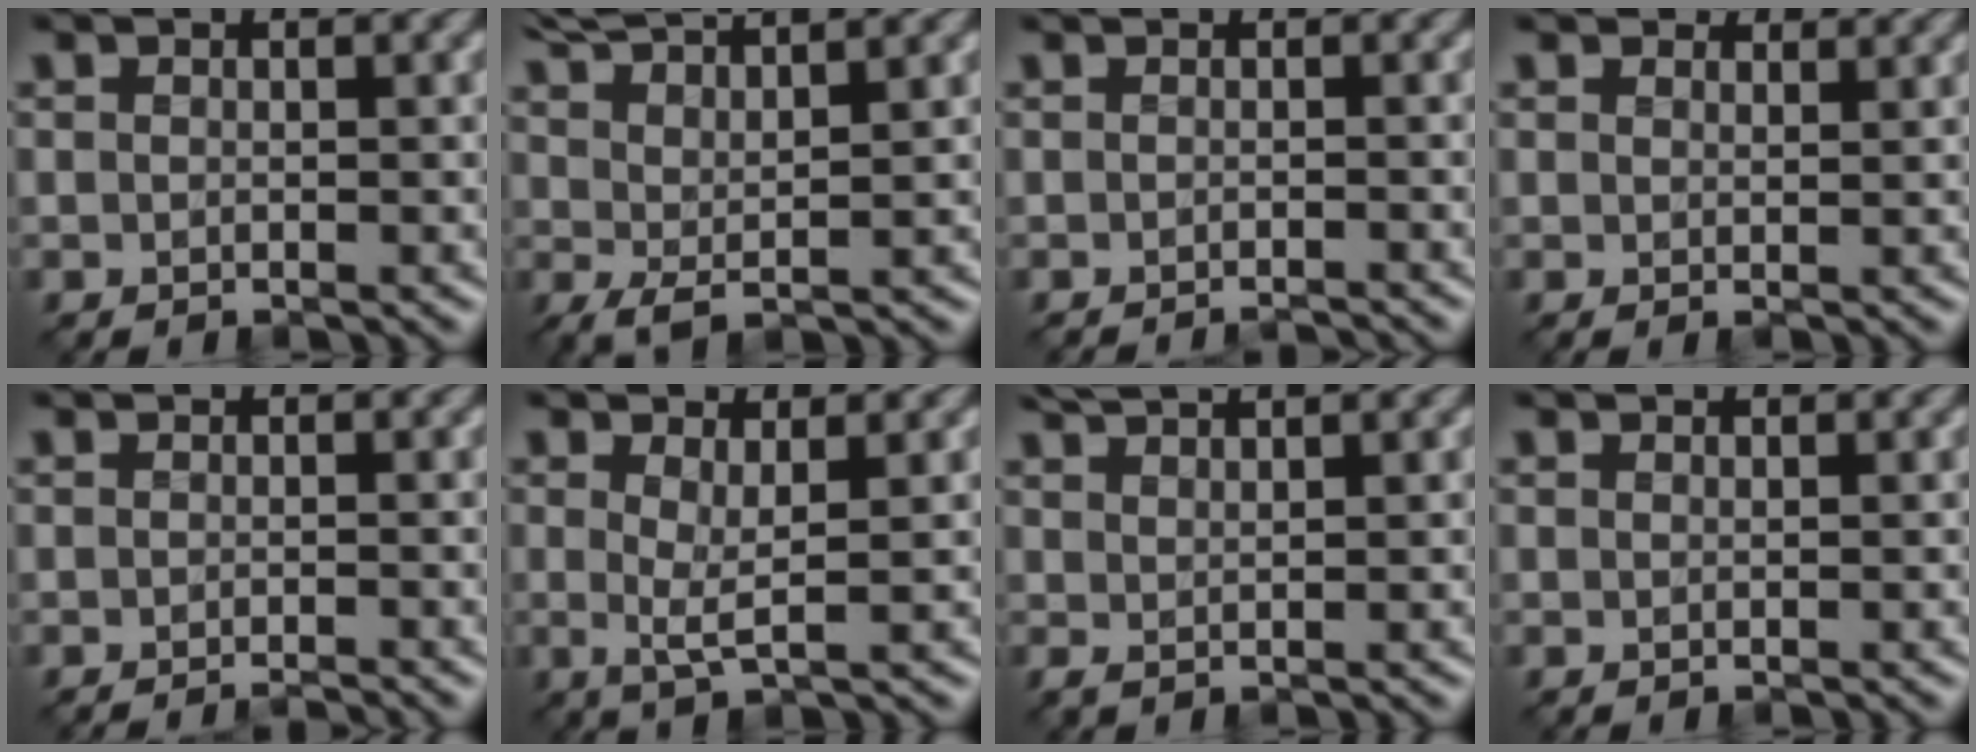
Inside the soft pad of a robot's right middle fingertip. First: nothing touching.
{"total": 6.1, "force": [4.4, 1.2, 4.0], "torque": [-0.071, 0.015, 0.080]}
{"total": 1.8, "force": [-1.4, 0.4, 1.1], "torque": [0.003, -0.007, -0.023]}
{"total": 2.9, "force": [2.6, 0.9, 1.0], "torque": [-0.023, 0.002, 0.030]}
{"total": 1.9, "force": [-1.0, 0.6, 1.5], "torque": [0.000, -0.010, -0.020]}
{"total": 2.4, "force": [0.7, 0.4, 2.2], "torque": [-0.040, -0.010, 0.011]}
{"total": 3.0, "force": [2.5, 0.6, 1.6], "torque": [-0.018, 0.011, 0.044]}
{"total": 1.2, "force": [1.2, 0.1, 0.3], "torque": [-0.012, -0.002, 0.012]}